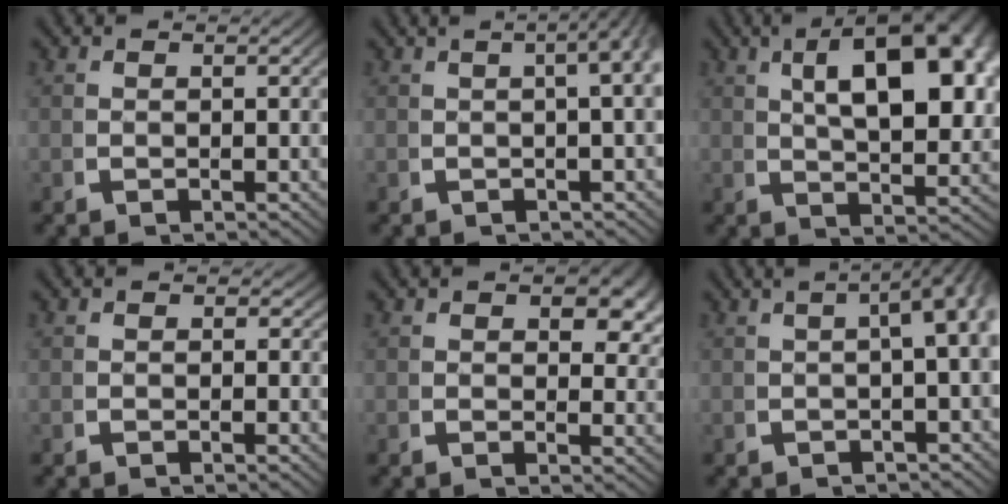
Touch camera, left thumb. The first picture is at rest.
{"total": 7.9, "force": [2.9, 4.2, 6.0], "torque": [-0.046, 0.049, 0.016]}
{"total": 13.0, "force": [3.2, 6.8, 10.6], "torque": [-0.122, 0.011, 0.040]}
{"total": 0.8, "force": [0.2, 0.7, 0.1], "torque": [0.000, -0.004, -0.002]}
{"total": 2.7, "force": [1.3, 1.3, 1.9], "torque": [-0.015, -0.007, 0.017]}
{"total": 7.7, "force": [1.5, 3.7, 6.6], "torque": [-0.073, 0.028, 0.011]}